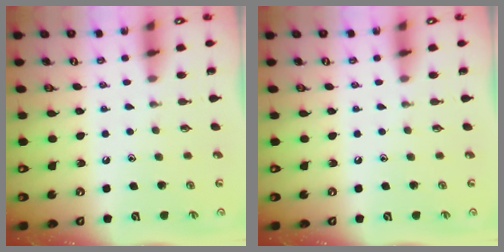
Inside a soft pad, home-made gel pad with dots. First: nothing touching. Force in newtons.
{"total": 0.0}